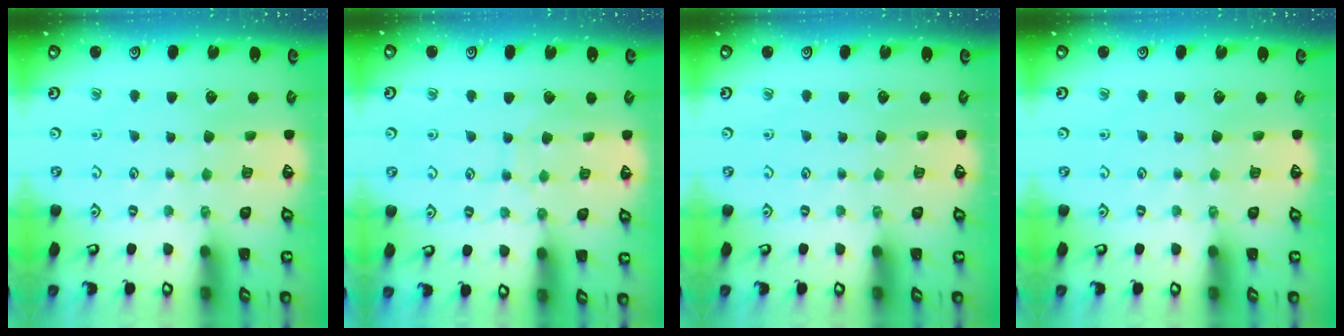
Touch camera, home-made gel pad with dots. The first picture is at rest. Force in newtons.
{"total": 4.2, "press": 4.2, "slide": 0.3}
{"total": 0.0}
{"total": 0.0}